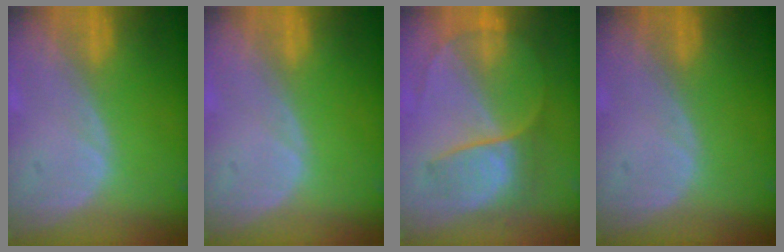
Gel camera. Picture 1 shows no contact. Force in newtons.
{"total": 0.0}
{"total": 6.8, "press": 6.6, "slide": 1.6}
{"total": 0.0}